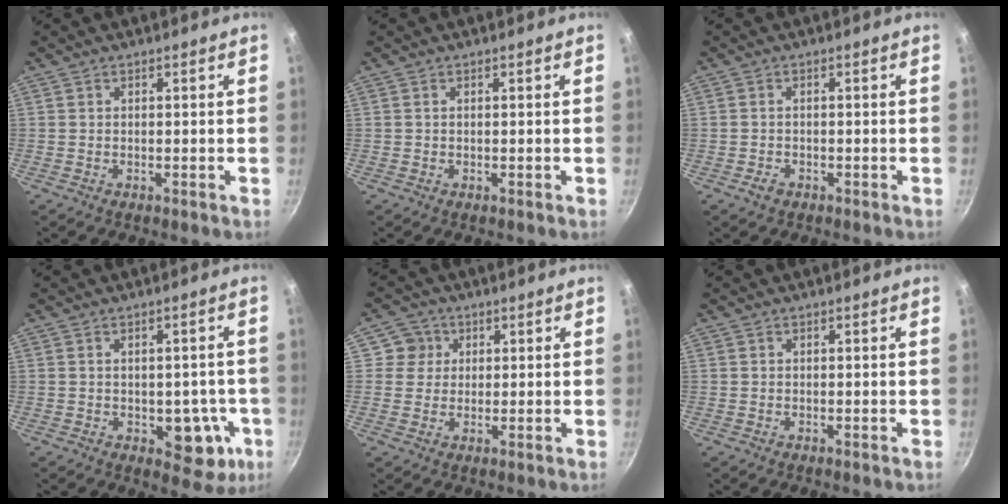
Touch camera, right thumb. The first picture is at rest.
{"total": 0.0}
{"total": 1.6, "force": [-1.0, 1.1, 0.7], "torque": [-0.012, 0.004, -0.016]}
{"total": 8.9, "force": [-2.2, 5.3, 6.7], "torque": [-0.043, 0.006, -0.020]}
{"total": 4.4, "force": [1.2, 4.3, 0.3], "torque": [0.038, 0.003, 0.011]}
{"total": 0.0}